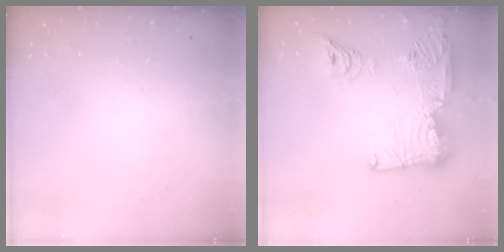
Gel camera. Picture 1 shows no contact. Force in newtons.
{"total": 27.4, "press": 26.4, "slide": 7.2}